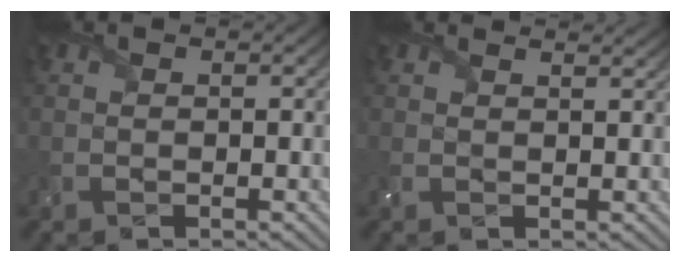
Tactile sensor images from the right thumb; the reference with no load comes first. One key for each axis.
{"total": 2.3, "fx": 2.0, "fy": 0.5, "fz": 1.0, "tx": -0.027, "ty": 0.002, "tz": 0.031}